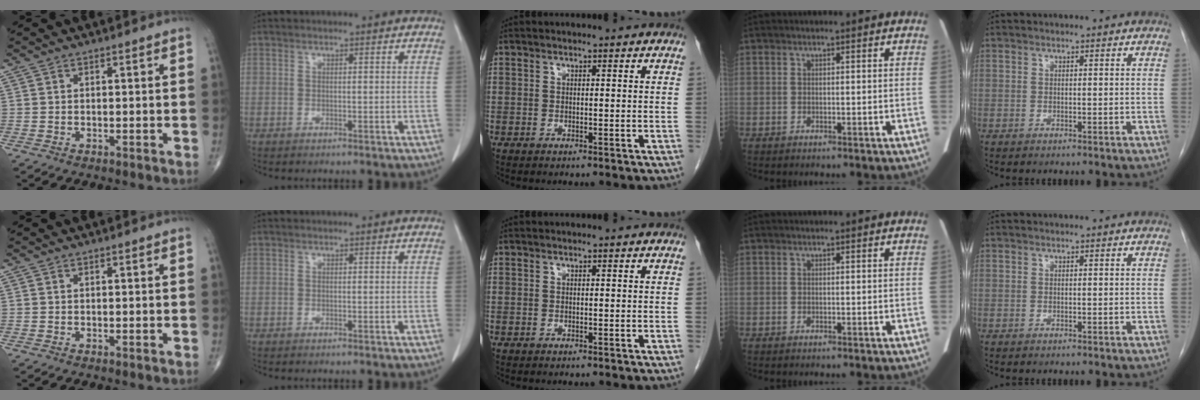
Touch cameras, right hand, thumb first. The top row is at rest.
{}